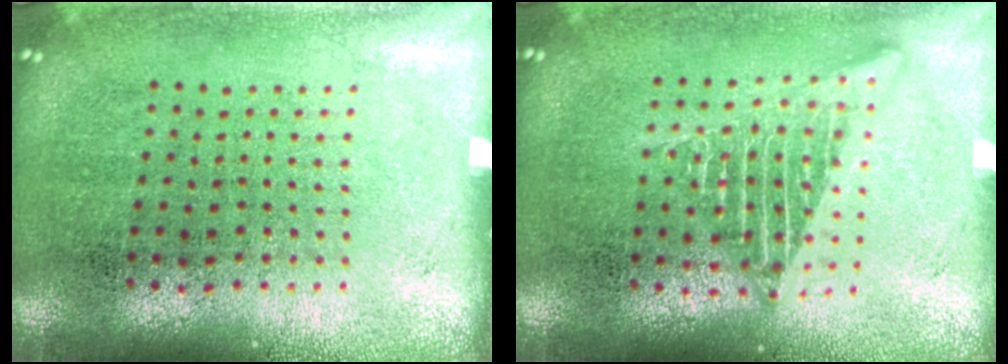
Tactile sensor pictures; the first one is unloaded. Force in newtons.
{"total": 2.7, "press": 2.7, "slide": 0.3}